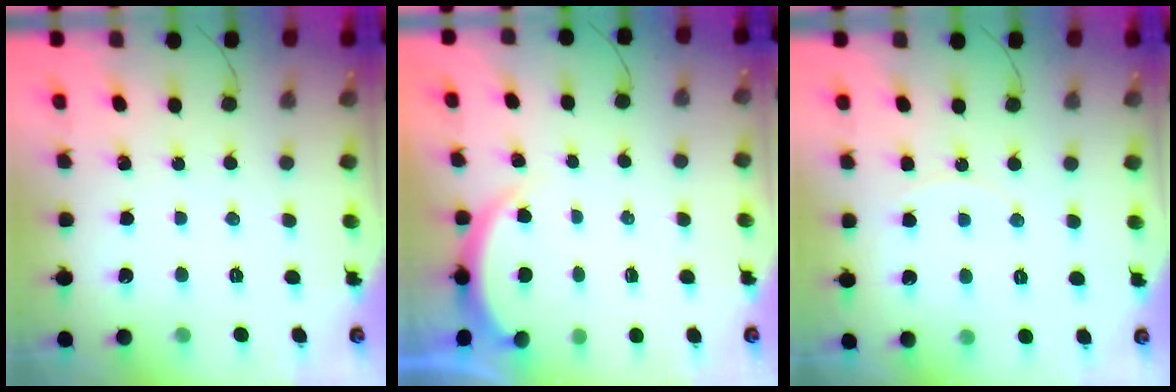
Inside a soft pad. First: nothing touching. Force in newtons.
{"total": 2.5, "press": 2.5, "slide": 0.5}
{"total": 4.6, "press": 4.6, "slide": 0.4}